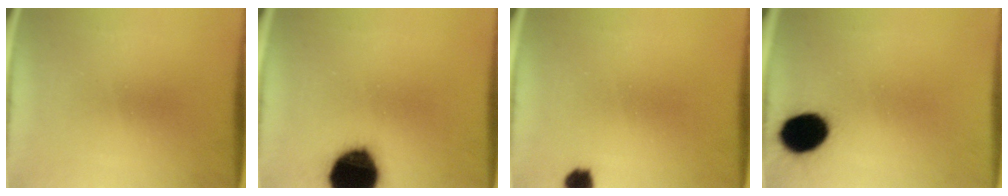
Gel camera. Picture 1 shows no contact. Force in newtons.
{"total": 19.6}
{"total": 2.7}
{"total": 11.9}